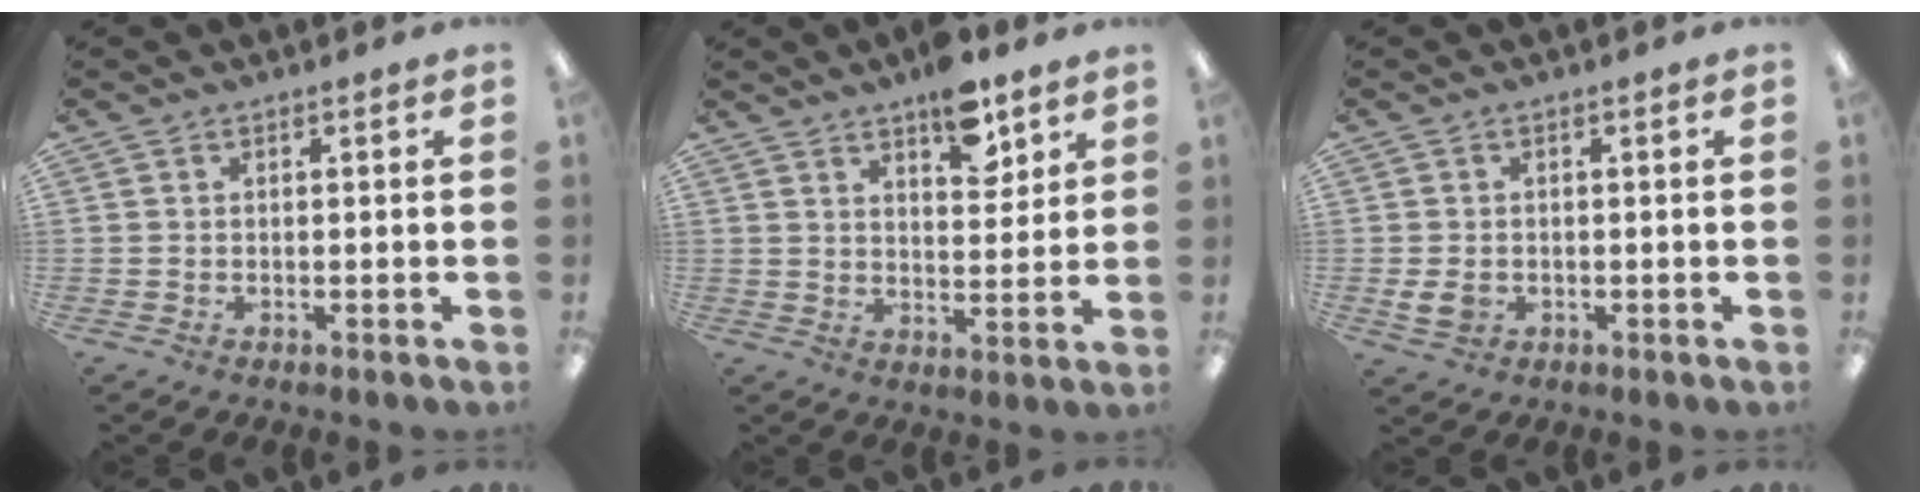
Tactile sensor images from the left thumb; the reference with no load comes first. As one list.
[{"total": 9.9, "force": [6.9, 4.4, 5.5], "torque": [-0.062, -0.038, 0.115]}, {"total": 4.0, "force": [-0.4, 3.3, 2.2], "torque": [-0.042, -0.002, -0.008]}]